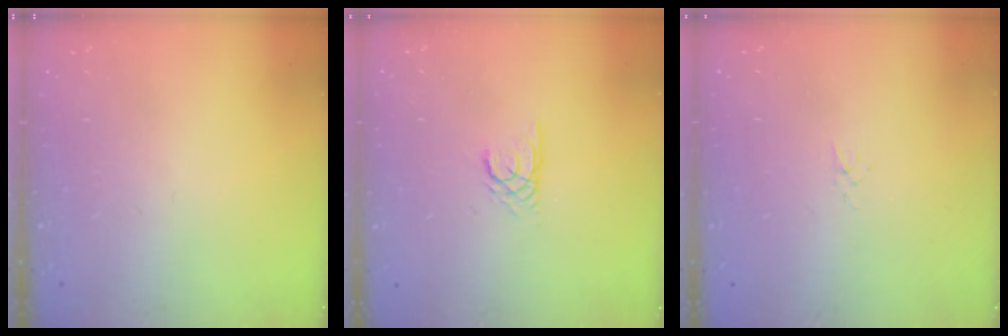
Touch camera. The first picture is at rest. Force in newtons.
{"total": 2.2, "press": 2.2, "slide": 0.1}
{"total": 1.0, "press": 1.0, "slide": 0.3}